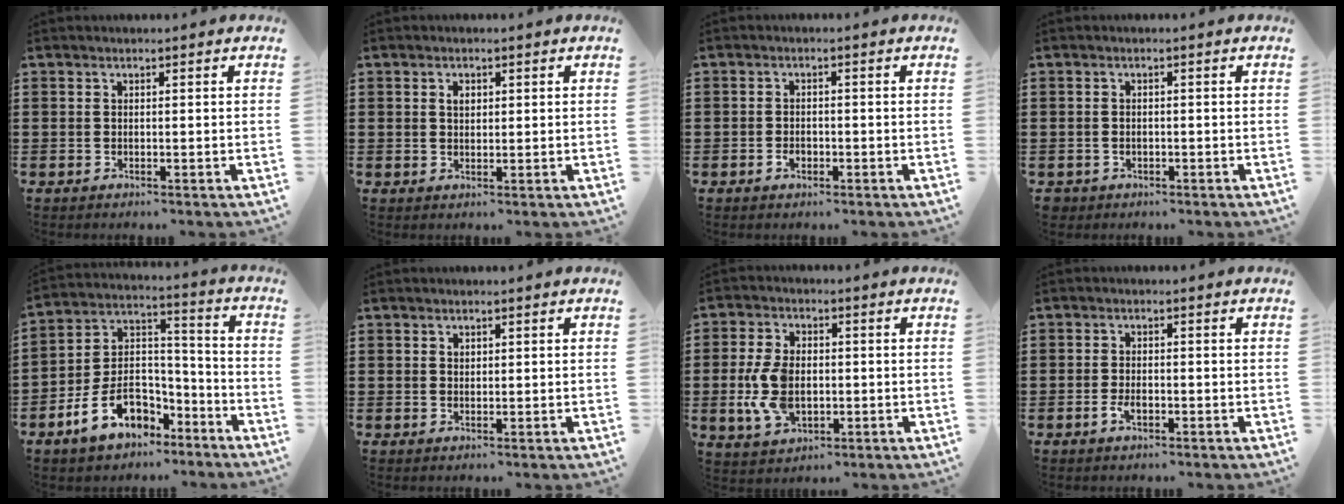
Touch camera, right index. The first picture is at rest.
{"total": 1.4, "force": [0.6, 0.7, 1.0], "torque": [-0.021, 0.006, 0.012]}
{"total": 1.6, "force": [-0.7, 1.0, 1.0], "torque": [-0.020, -0.001, -0.014]}
{"total": 1.0, "force": [-0.7, 0.7, 0.1], "torque": [-0.005, 0.003, -0.016]}
{"total": 10.2, "force": [-6.3, 6.4, 4.7], "torque": [-0.110, 0.022, -0.117]}
{"total": 0.7, "force": [0.6, 0.3, 0.2], "torque": [-0.006, 0.002, 0.012]}
{"total": 8.4, "force": [-0.9, 5.4, 6.4], "torque": [-0.157, 0.002, -0.021]}
{"total": 2.1, "force": [-0.8, 1.0, 1.7], "torque": [-0.039, -0.001, -0.018]}